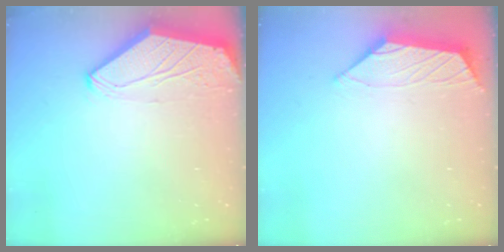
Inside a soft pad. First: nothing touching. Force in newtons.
{"total": 0.9, "press": 0.8, "slide": 0.4}